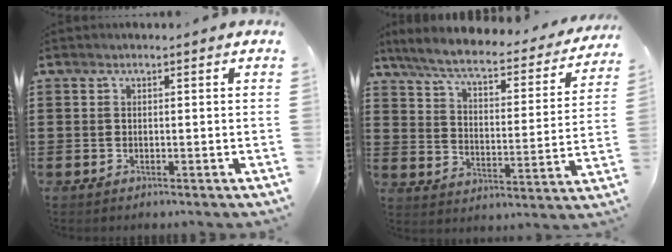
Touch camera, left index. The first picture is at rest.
{"total": 6.3, "force": [5.3, 0.9, 3.3], "torque": [-0.086, -0.034, 0.086]}